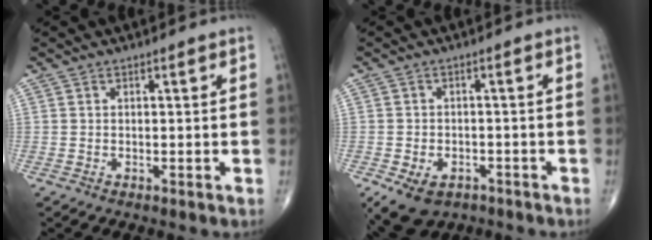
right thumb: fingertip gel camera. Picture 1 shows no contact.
{"total": 8.6, "force": [-4.6, 6.0, 4.2], "torque": [-0.072, 0.019, -0.061]}